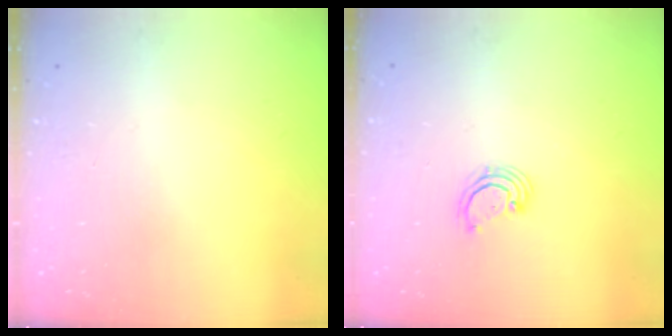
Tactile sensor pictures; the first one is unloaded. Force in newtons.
{"total": 2.8, "press": 2.8, "slide": 0.3}